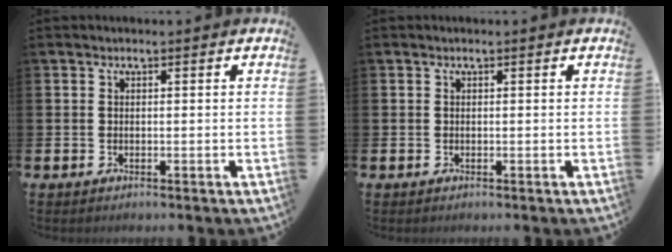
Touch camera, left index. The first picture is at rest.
{"total": 0.0}